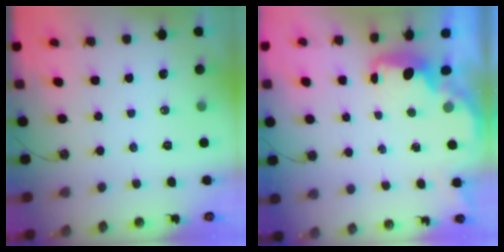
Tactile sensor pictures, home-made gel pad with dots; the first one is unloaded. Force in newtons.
{"total": 1.5, "press": 1.3, "slide": 0.7}